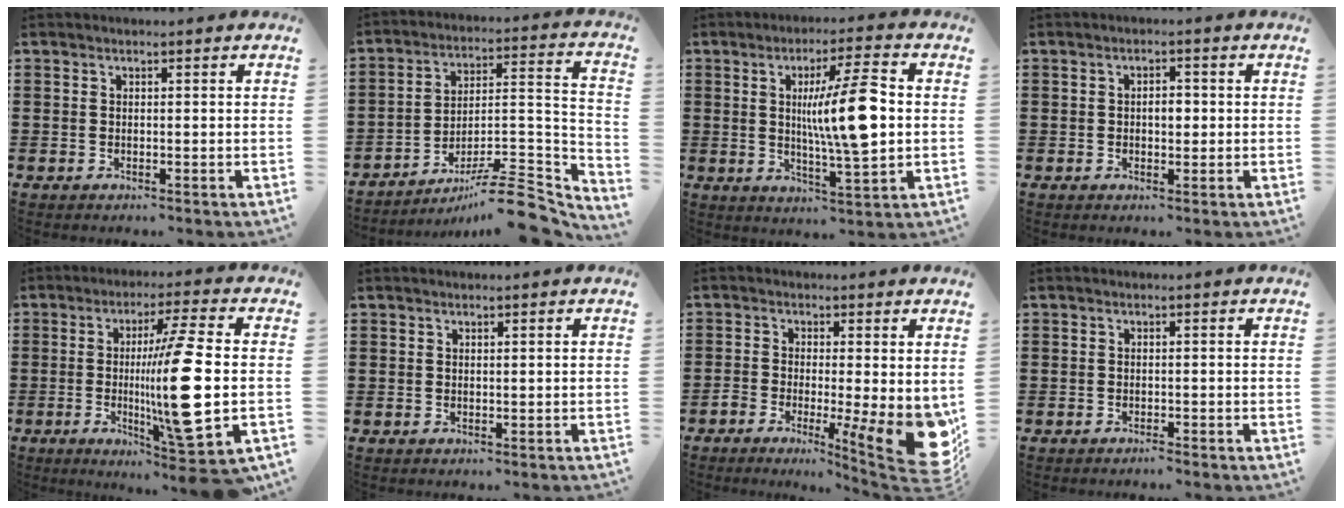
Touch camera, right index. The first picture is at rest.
{"total": 10.5, "force": [-8.4, 1.7, 6.1], "torque": [-0.085, 0.023, -0.159]}
{"total": 11.3, "force": [1.0, 1.9, 11.1], "torque": [-0.183, -0.002, 0.010]}
{"total": 2.5, "force": [-0.1, 1.3, 2.2], "torque": [-0.033, 0.002, -0.006]}
{"total": 15.2, "force": [-1.1, 1.0, 15.1], "torque": [-0.271, -0.022, -0.030]}
{"total": 0.7, "force": [0.4, 0.5, 0.0], "torque": [-0.002, 0.002, 0.007]}
{"total": 8.7, "force": [-2.8, 2.8, 7.7], "torque": [-0.113, -0.014, -0.043]}
{"total": 0.8, "force": [-0.8, 0.0, 0.0], "torque": [-0.003, 0.001, -0.018]}